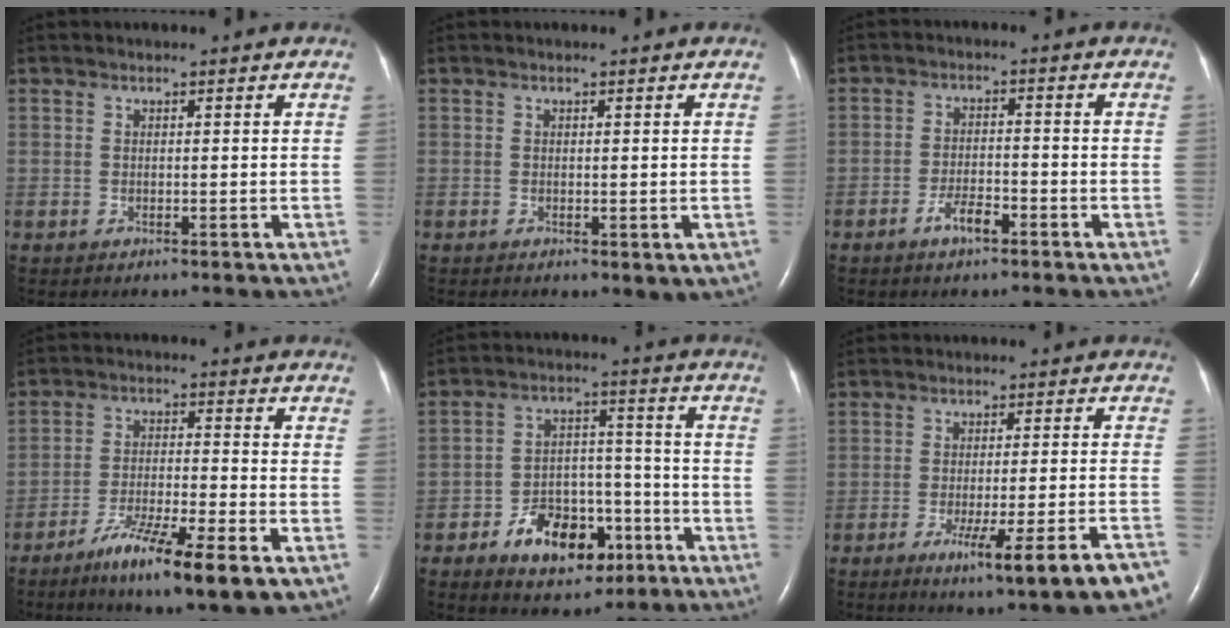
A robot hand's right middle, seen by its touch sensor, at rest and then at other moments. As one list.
[{"total": 1.8, "force": [-0.3, 1.0, 1.5], "torque": [-0.022, -0.004, 0.002]}, {"total": 3.8, "force": [-2.5, 1.2, 2.7], "torque": [-0.052, 0.003, -0.046]}, {"total": 11.7, "force": [-6.7, 1.0, 9.5], "torque": [-0.170, -0.024, -0.111]}, {"total": 11.9, "force": [-6.2, 6.8, 7.5], "torque": [-0.122, 0.022, -0.090]}, {"total": 12.2, "force": [-7.6, -0.4, 9.5], "torque": [-0.104, -0.014, -0.099]}]